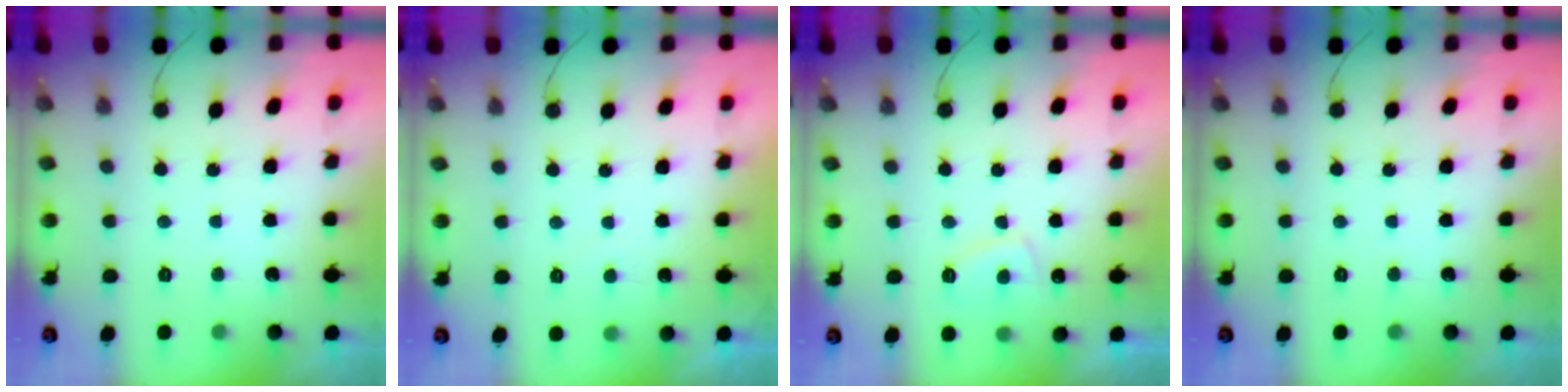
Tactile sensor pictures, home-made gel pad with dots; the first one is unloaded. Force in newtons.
{"total": 1.0, "press": 0.8, "slide": 0.5}
{"total": 4.6, "press": 4.5, "slide": 0.9}
{"total": 0.0}